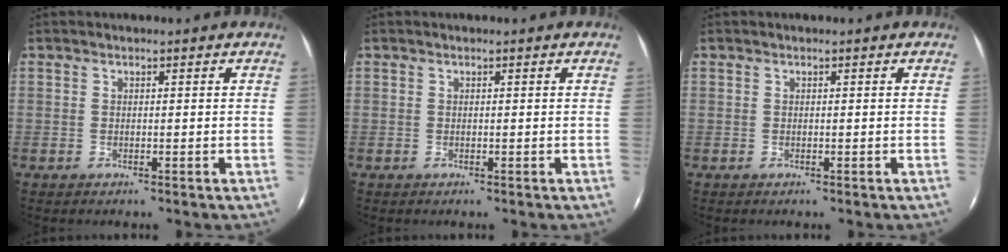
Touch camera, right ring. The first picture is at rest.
{"total": 0.0}
{"total": 0.0}